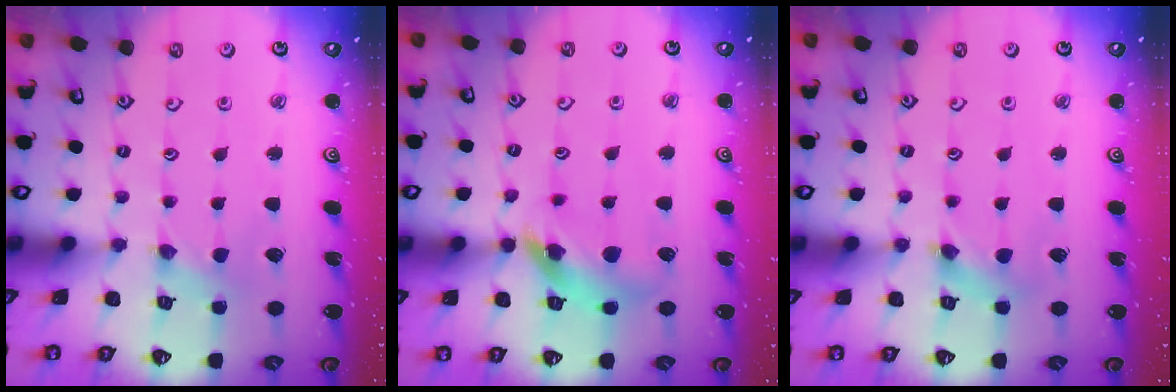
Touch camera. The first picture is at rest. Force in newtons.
{"total": 13.3, "press": 13.2, "slide": 1.6}
{"total": 2.1, "press": 2.1, "slide": 0.2}